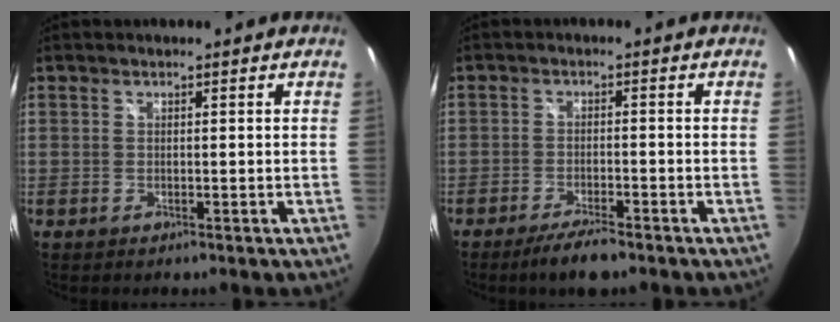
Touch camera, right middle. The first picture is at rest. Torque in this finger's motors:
{"motor_torque": [1.10, -1.04, 0.56, 0.21]}